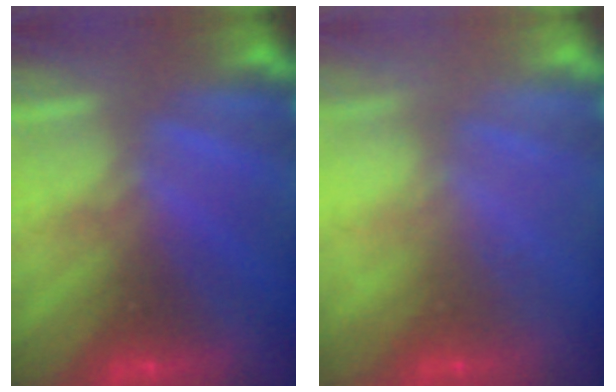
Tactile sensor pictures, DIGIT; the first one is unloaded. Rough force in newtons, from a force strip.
{"total": 7.4}